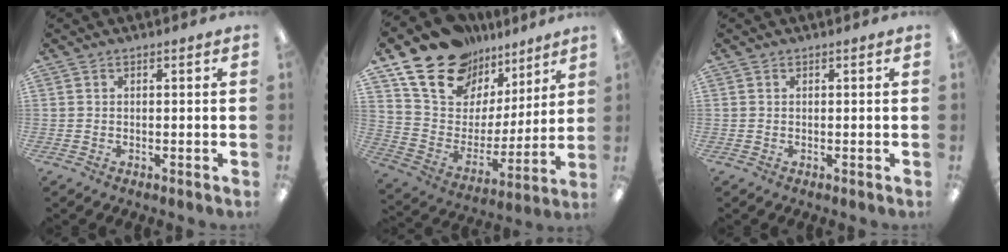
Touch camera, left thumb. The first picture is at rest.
{"total": 18.7, "force": [13.8, 11.2, 5.8], "torque": [-0.120, -0.097, 0.257]}
{"total": 0.0}